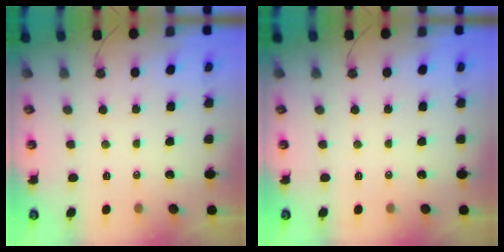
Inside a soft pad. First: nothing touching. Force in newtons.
{"total": 0.0}